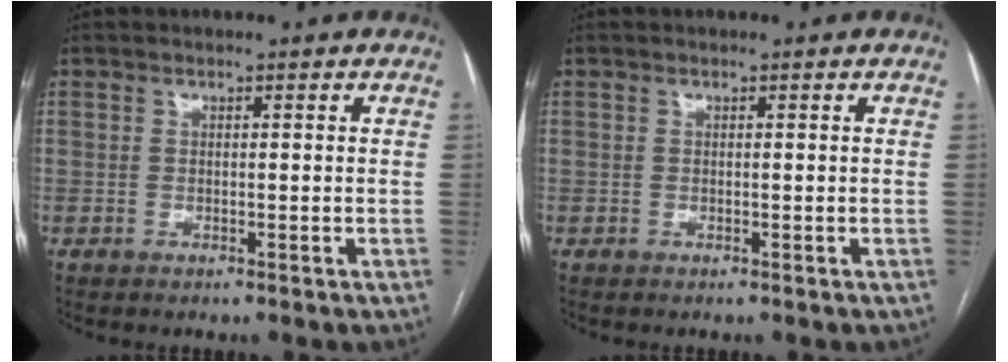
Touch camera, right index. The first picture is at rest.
{"total": 0.0}